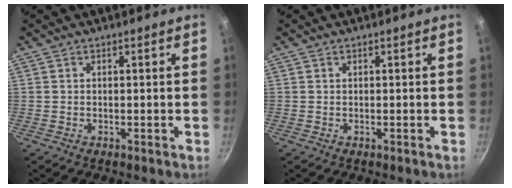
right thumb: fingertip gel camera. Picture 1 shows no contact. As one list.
[{"total": 0.0}]